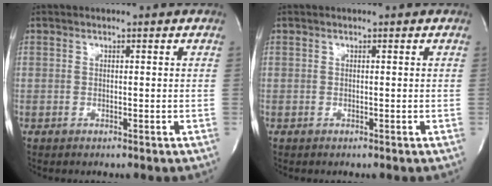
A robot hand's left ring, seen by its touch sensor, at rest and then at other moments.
{"total": 0.0}